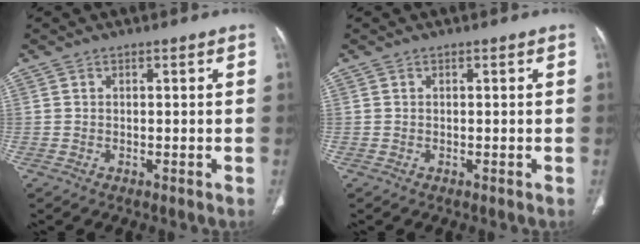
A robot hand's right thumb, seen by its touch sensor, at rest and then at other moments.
{"total": 0.0}